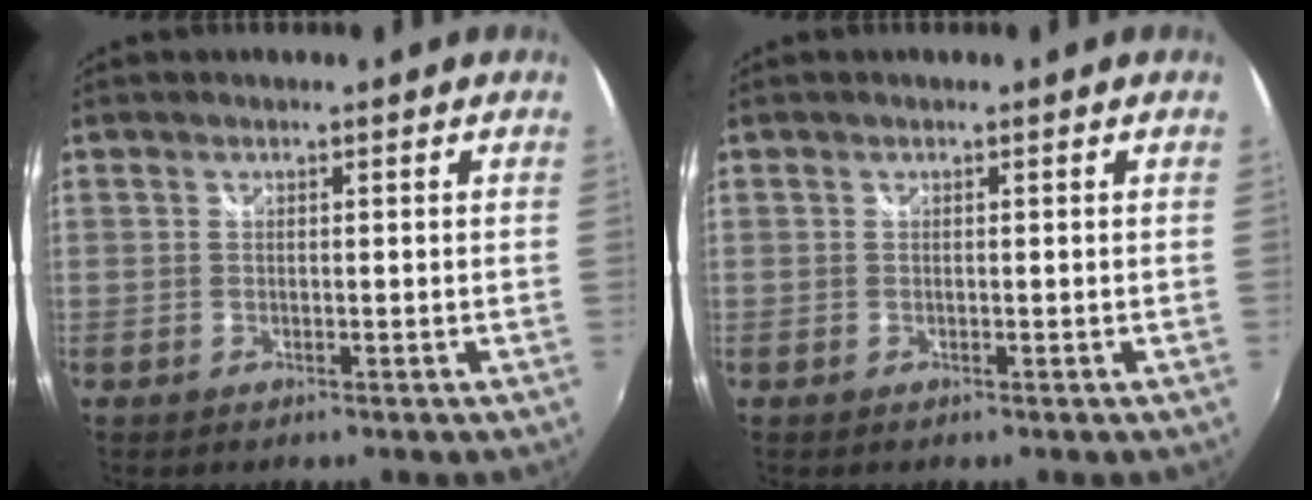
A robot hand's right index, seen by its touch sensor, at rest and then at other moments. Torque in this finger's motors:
{"motor_torque": [0.00, 0.00, 0.00, 0.00]}